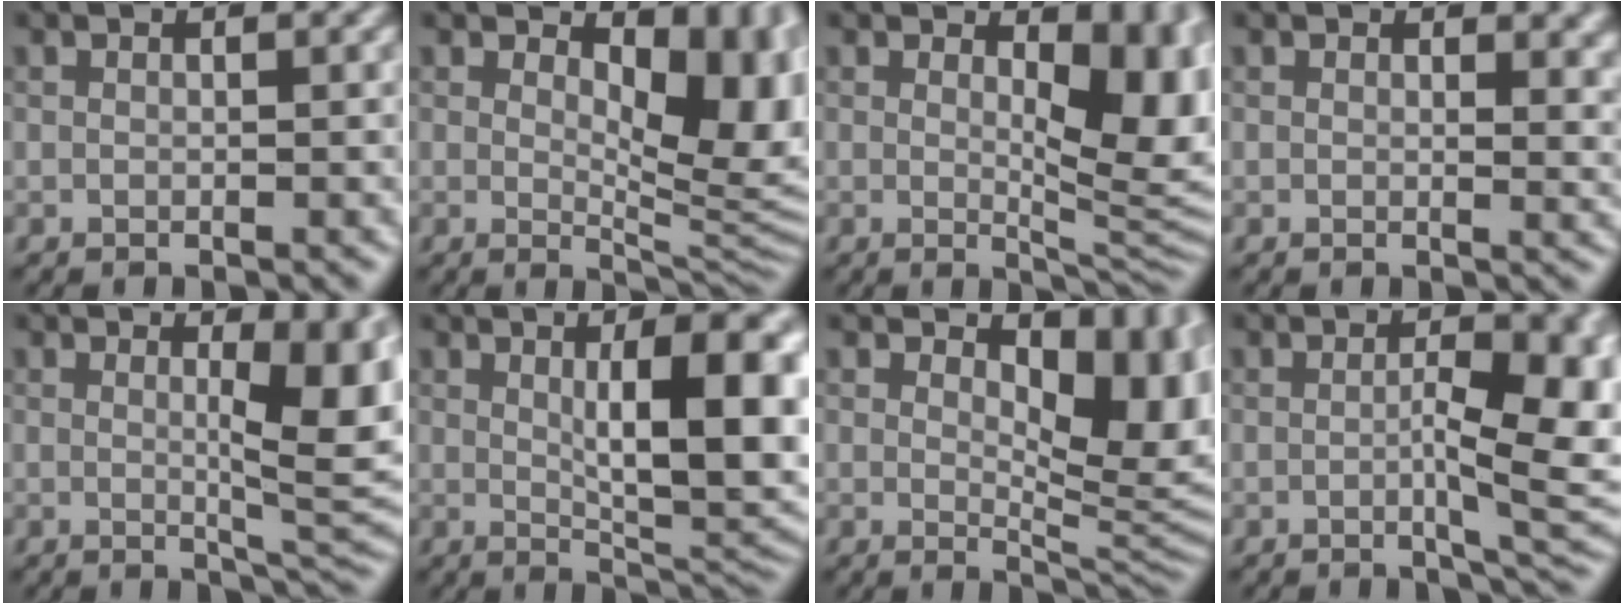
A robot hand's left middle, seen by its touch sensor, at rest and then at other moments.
{"total": 8.7, "force": [2.6, 4.4, 7.0], "torque": [-0.094, -0.018, 0.041]}
{"total": 7.7, "force": [1.8, 3.5, 6.6], "torque": [-0.086, -0.015, 0.033]}
{"total": 2.2, "force": [1.1, 1.1, 1.5], "torque": [-0.016, -0.006, 0.016]}
{"total": 7.1, "force": [1.0, 1.9, 6.8], "torque": [-0.083, -0.009, 0.020]}
{"total": 9.5, "force": [1.4, 2.8, 9.0], "torque": [-0.120, -0.006, 0.028]}
{"total": 7.8, "force": [2.5, 4.1, 6.2], "torque": [-0.085, -0.017, 0.038]}
{"total": 6.8, "force": [-0.6, 1.7, 6.6], "torque": [-0.100, -0.009, -0.005]}